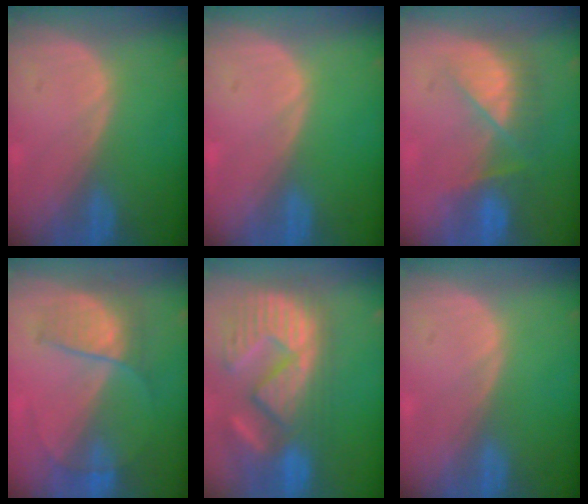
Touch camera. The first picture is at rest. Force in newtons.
{"total": 0.0}
{"total": 7.8, "press": 7.1, "slide": 3.1}
{"total": 5.9, "press": 5.8, "slide": 1.0}
{"total": 13.8, "press": 12.2, "slide": 6.4}
{"total": 0.0}